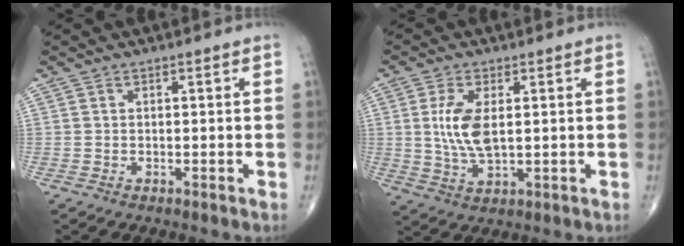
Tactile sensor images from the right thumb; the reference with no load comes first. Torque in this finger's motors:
{"motor_torque": [-0.01, 0.28, 0.71, -0.24, 0.28]}